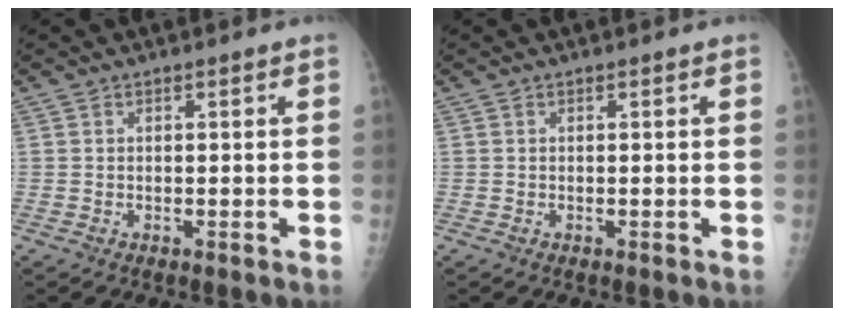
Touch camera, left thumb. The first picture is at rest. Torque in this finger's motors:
{"motor_torque": [0.02, 0.04, 0.01, -0.03, 0.00]}